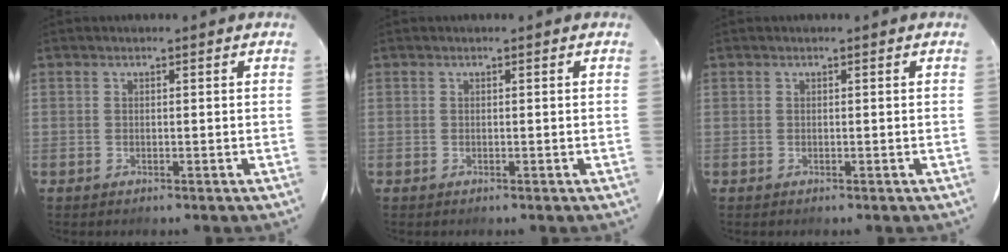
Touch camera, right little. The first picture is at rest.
{"total": 0.0}
{"total": 0.0}